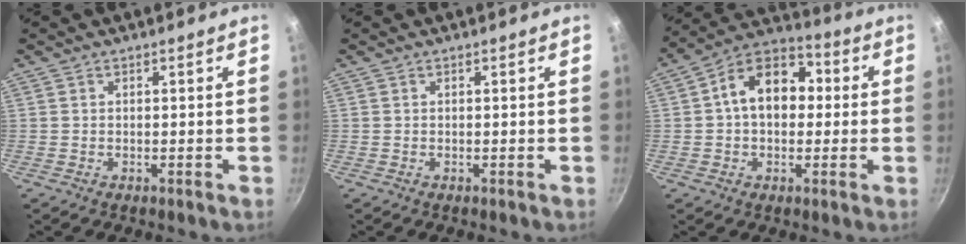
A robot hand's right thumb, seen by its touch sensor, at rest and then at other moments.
{"total": 0.0}
{"total": 14.0, "force": [1.4, 9.8, 9.8], "torque": [-0.111, 0.035, 0.000]}